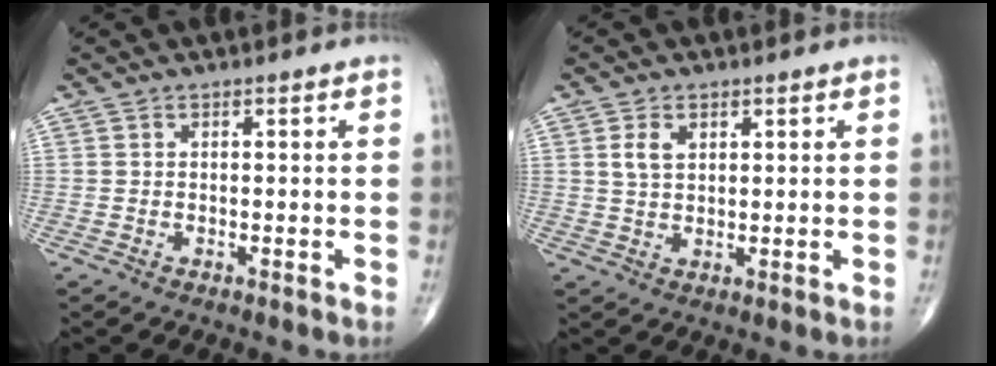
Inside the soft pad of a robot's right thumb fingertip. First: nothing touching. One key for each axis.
{"total": 3.7, "fx": 1.5, "fy": 2.3, "fz": 2.5, "tx": -0.044, "ty": -0.004, "tz": 0.031}